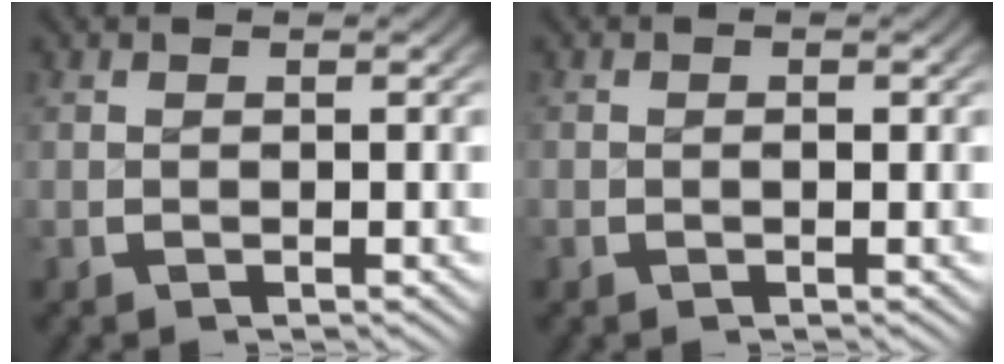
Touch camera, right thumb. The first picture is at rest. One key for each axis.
{"total": 0.5, "fx": -0.2, "fy": 0.4, "fz": 0.2, "tx": -0.003, "ty": -0.005, "tz": -0.006}